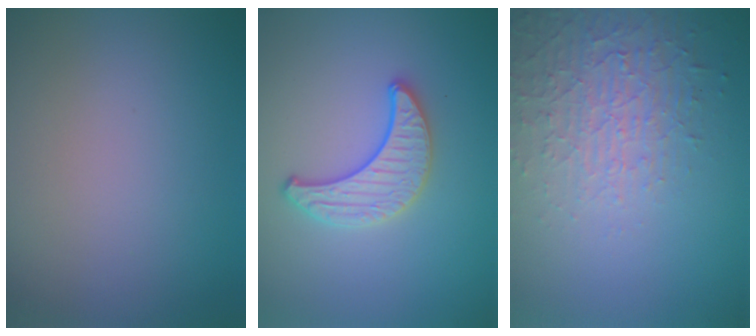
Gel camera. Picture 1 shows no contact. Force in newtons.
{"total": 3.0, "press": 2.8, "slide": 0.9}
{"total": 4.5, "press": 3.6, "slide": 2.7}